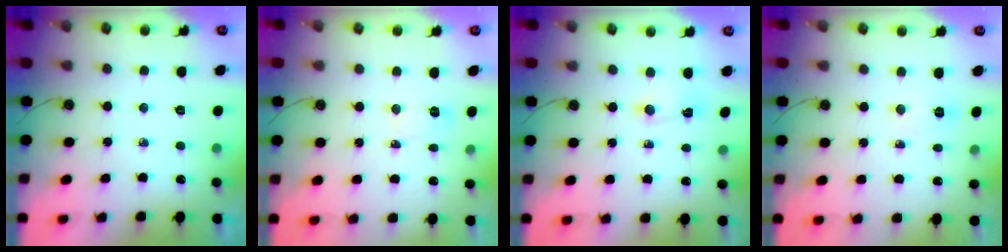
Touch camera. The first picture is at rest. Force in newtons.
{"total": 3.5, "press": 3.5, "slide": 0.5}
{"total": 2.9, "press": 2.9, "slide": 0.4}
{"total": 2.7, "press": 2.4, "slide": 1.1}